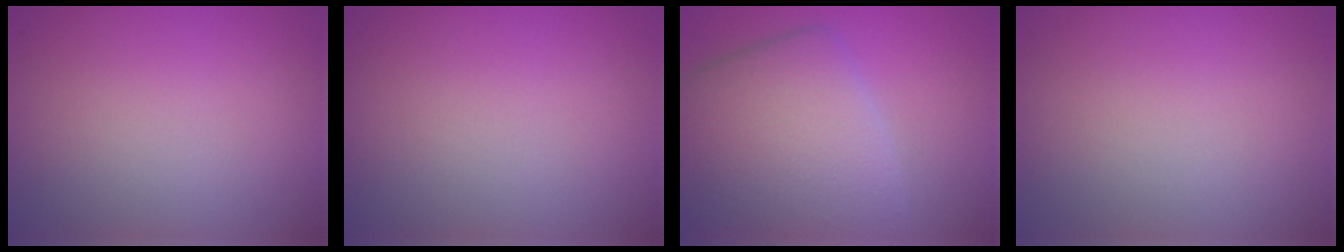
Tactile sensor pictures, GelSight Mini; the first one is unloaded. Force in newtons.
{"total": 0.0}
{"total": 8.6, "press": 8.6, "slide": 0.4}
{"total": 0.0}